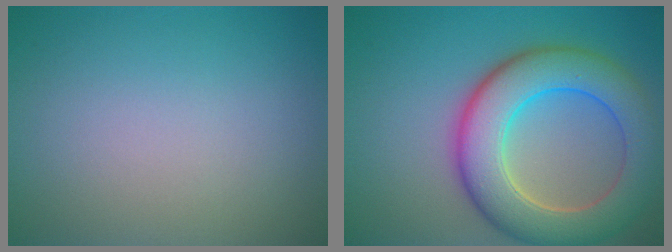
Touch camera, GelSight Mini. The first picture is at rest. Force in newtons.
{"total": 8.9, "press": 8.9, "slide": 0.6}